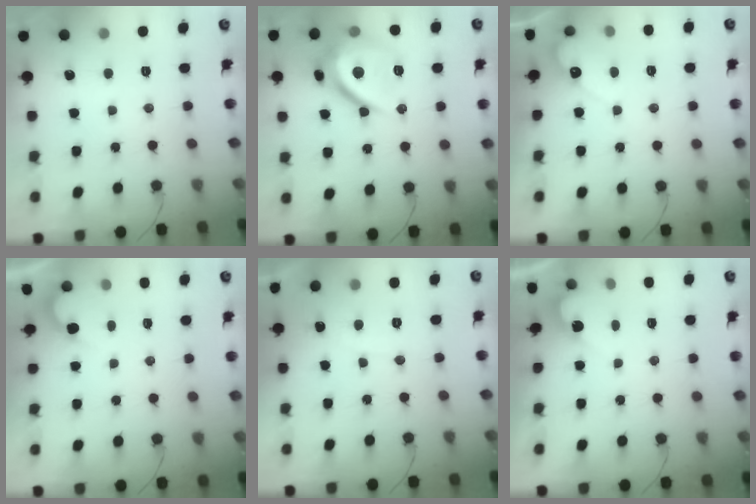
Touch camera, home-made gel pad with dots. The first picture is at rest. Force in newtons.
{"total": 11.7, "press": 11.7, "slide": 1.3}
{"total": 4.7, "press": 4.7, "slide": 0.1}
{"total": 2.1, "press": 2.1, "slide": 0.1}
{"total": 3.4, "press": 3.4, "slide": 0.2}
{"total": 2.7, "press": 2.7, "slide": 0.1}